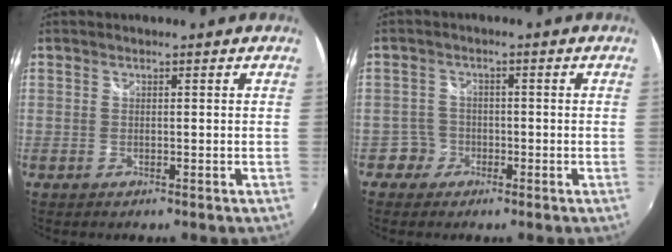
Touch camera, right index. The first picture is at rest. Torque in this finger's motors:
{"motor_torque": [-1.04, 0.25, -0.85, -0.21]}